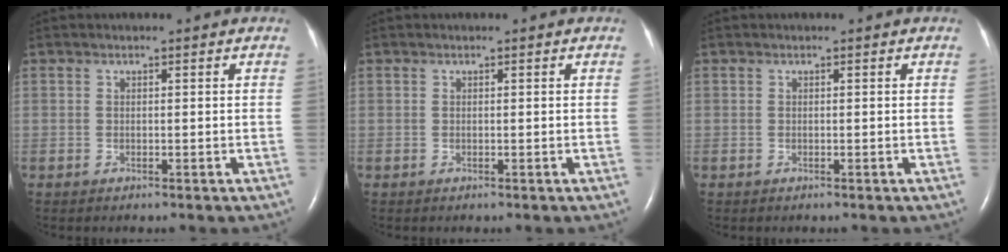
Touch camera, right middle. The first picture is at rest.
{"total": 0.0}
{"total": 0.0}